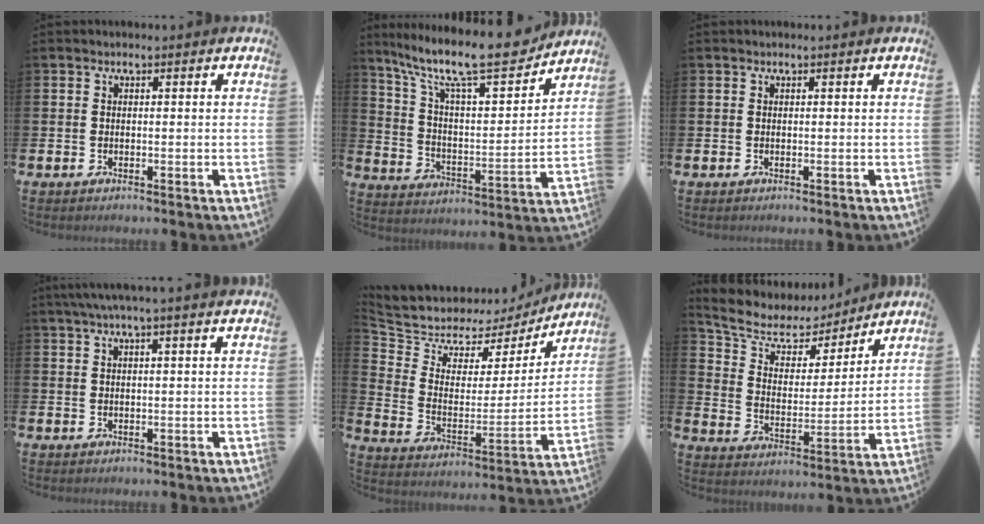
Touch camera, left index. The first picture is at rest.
{"total": 13.2, "force": [11.1, 2.6, 6.7], "torque": [-0.146, -0.076, 0.184]}
{"total": 0.0}
{"total": 2.8, "force": [2.1, -0.4, 1.8], "torque": [-0.042, 0.003, 0.039]}
{"total": 7.0, "force": [6.3, 3.1, 0.2], "torque": [-0.048, -0.051, 0.108]}
{"total": 7.4, "force": [6.3, 3.5, 1.8], "torque": [-0.075, -0.042, 0.109]}